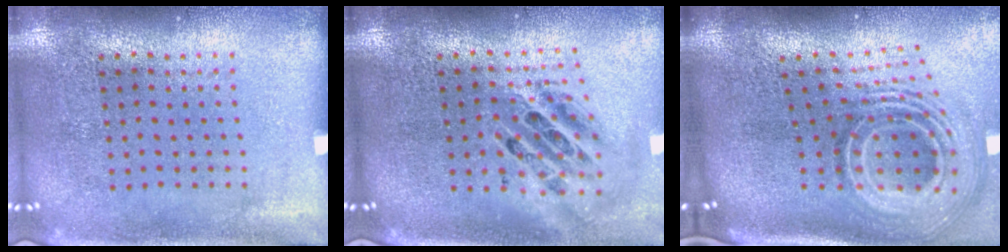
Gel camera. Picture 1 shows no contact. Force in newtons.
{"total": 2.0, "press": 1.6, "slide": 1.3}
{"total": 3.0, "press": 1.8, "slide": 2.4}